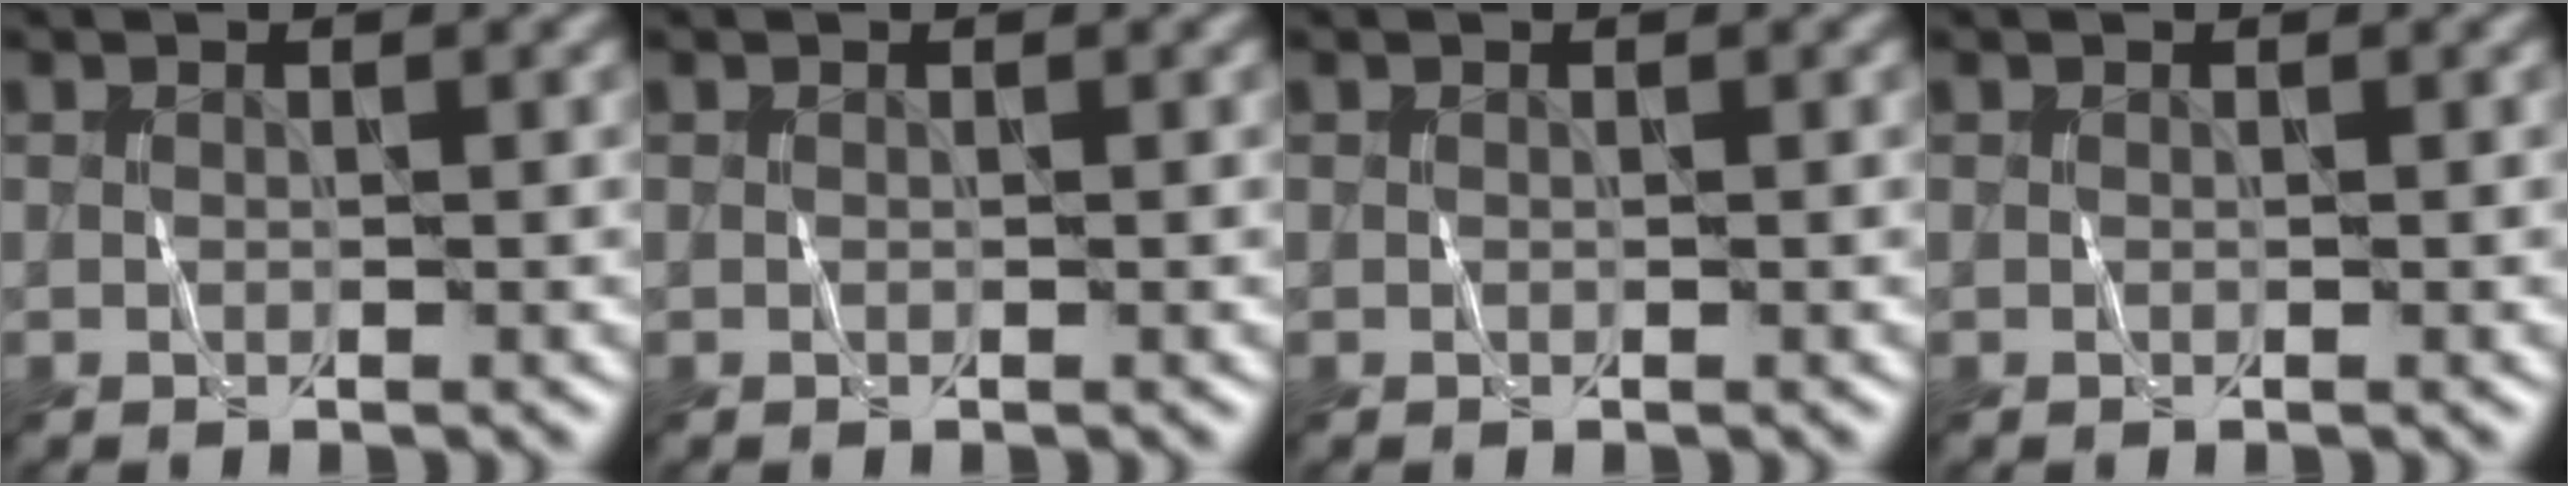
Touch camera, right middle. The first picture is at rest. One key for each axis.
{"total": 0.0}
{"total": 0.0}
{"total": 0.0}